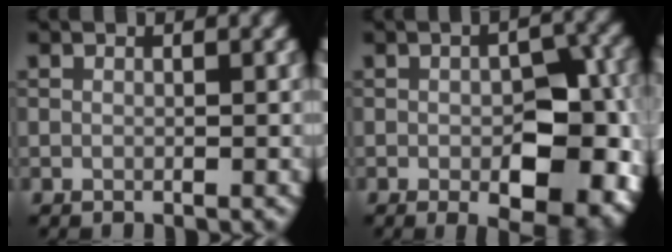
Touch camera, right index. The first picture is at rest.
{"total": 10.4, "force": [-2.5, 5.4, 8.6], "torque": [-0.103, -0.014, -0.024]}